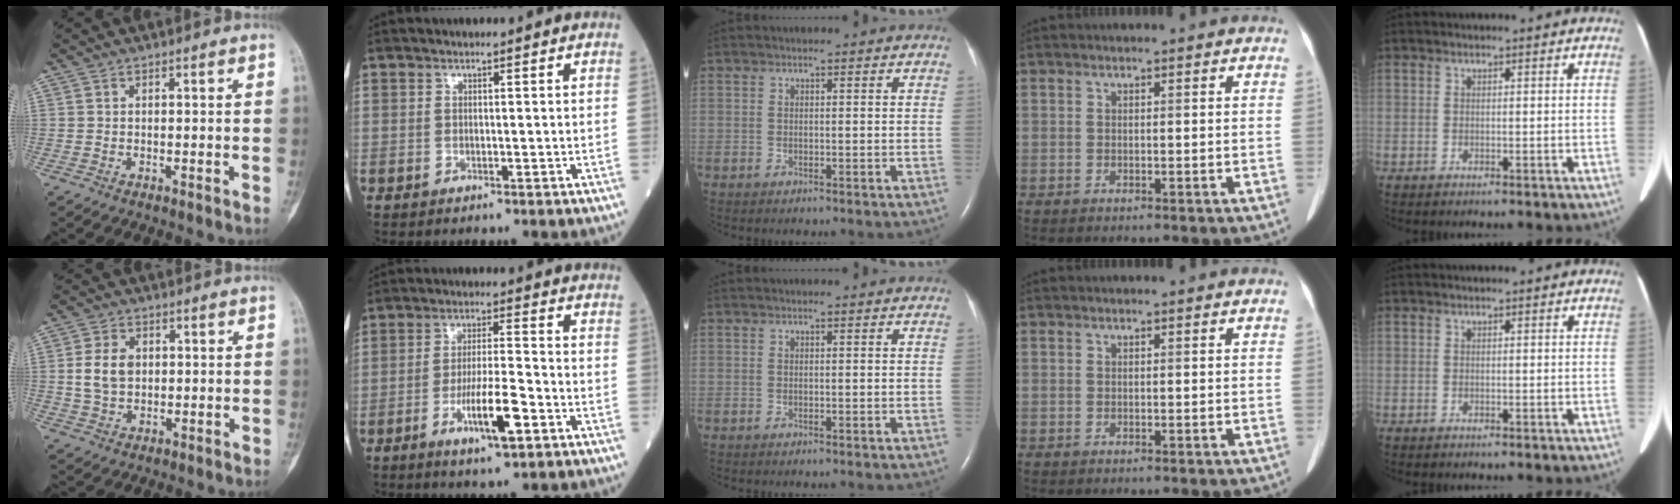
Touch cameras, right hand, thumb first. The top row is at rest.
{"thumb": {"total": 6.4, "force": [0.6, 4.7, 4.3], "torque": [-0.073, 0.002, 0.014]}, "index": {"total": 8.6, "force": [-3.8, 1.1, 7.7], "torque": [-0.140, -0.006, -0.063]}}